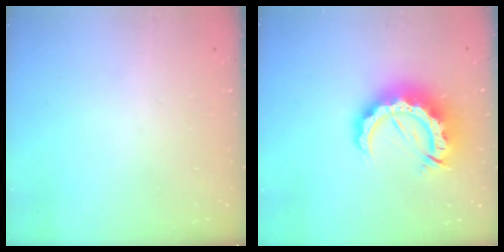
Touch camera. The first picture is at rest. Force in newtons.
{"total": 14.6, "press": 14.5, "slide": 1.6}